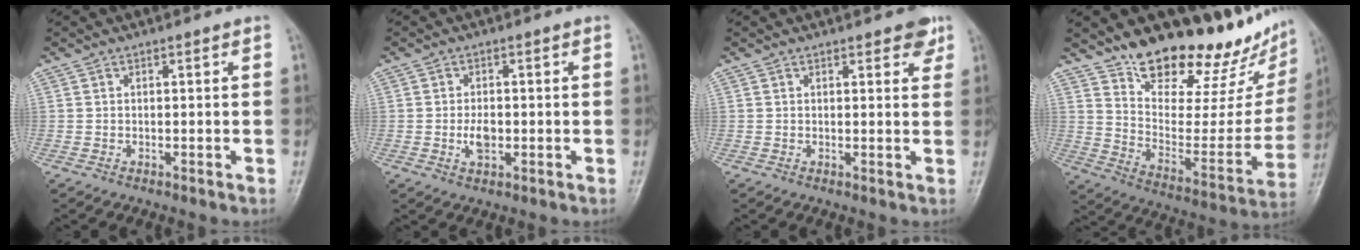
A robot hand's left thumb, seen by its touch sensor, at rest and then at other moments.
{"total": 3.5, "force": [-0.5, 2.1, 2.7], "torque": [-0.046, -0.001, -0.010]}
{"total": 3.2, "force": [2.2, 1.4, 1.9], "torque": [-0.003, -0.008, 0.023]}
{"total": 26.1, "force": [20.3, 9.0, 13.6], "torque": [-0.163, -0.116, 0.301]}